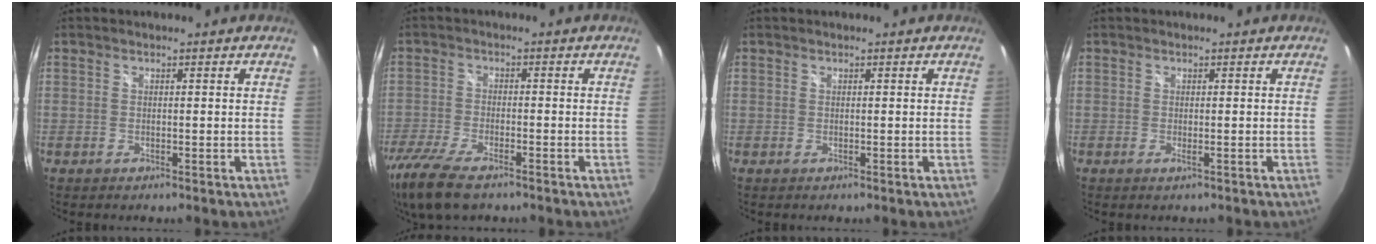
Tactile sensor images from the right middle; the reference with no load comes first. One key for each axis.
{"total": 13.6, "fx": -9.9, "fy": 4.3, "fz": 8.2, "tx": -0.198, "ty": -0.050, "tz": -0.183}
{"total": 0.0}
{"total": 0.8, "fx": -0.5, "fy": -0.1, "fz": 0.7, "tx": -0.010, "ty": 0.003, "tz": -0.007}